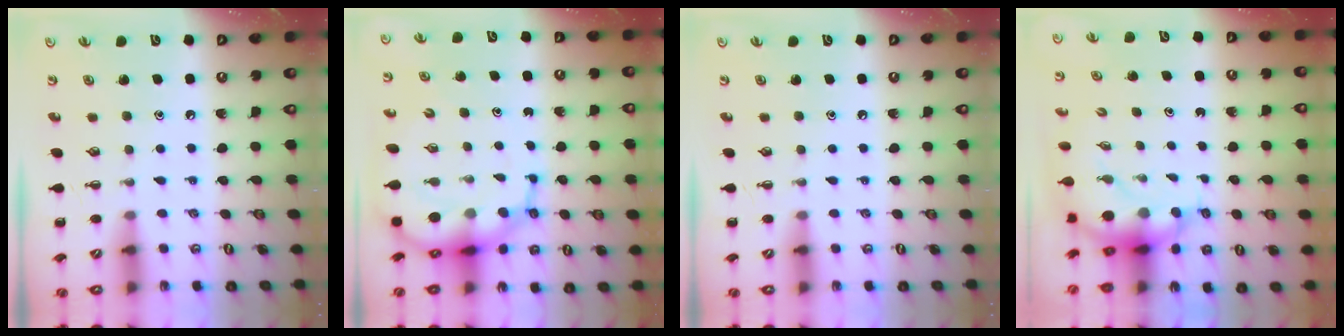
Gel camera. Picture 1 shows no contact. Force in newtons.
{"total": 13.1, "press": 12.6, "slide": 3.5}
{"total": 0.0}
{"total": 7.0, "press": 6.9, "slide": 1.3}